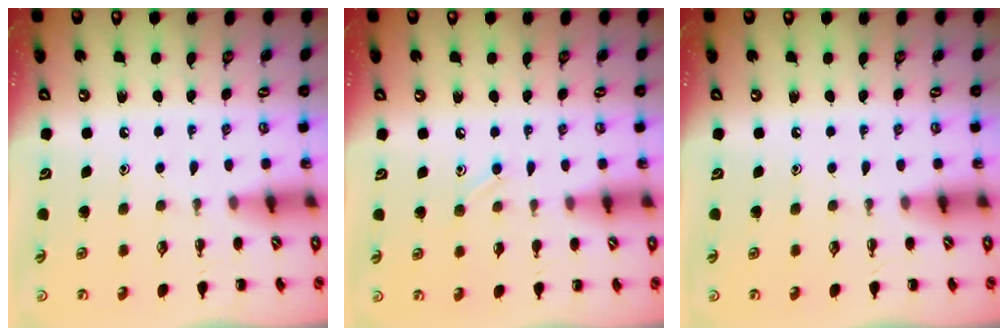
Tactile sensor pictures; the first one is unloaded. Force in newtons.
{"total": 6.2, "press": 5.8, "slide": 2.2}
{"total": 0.0}